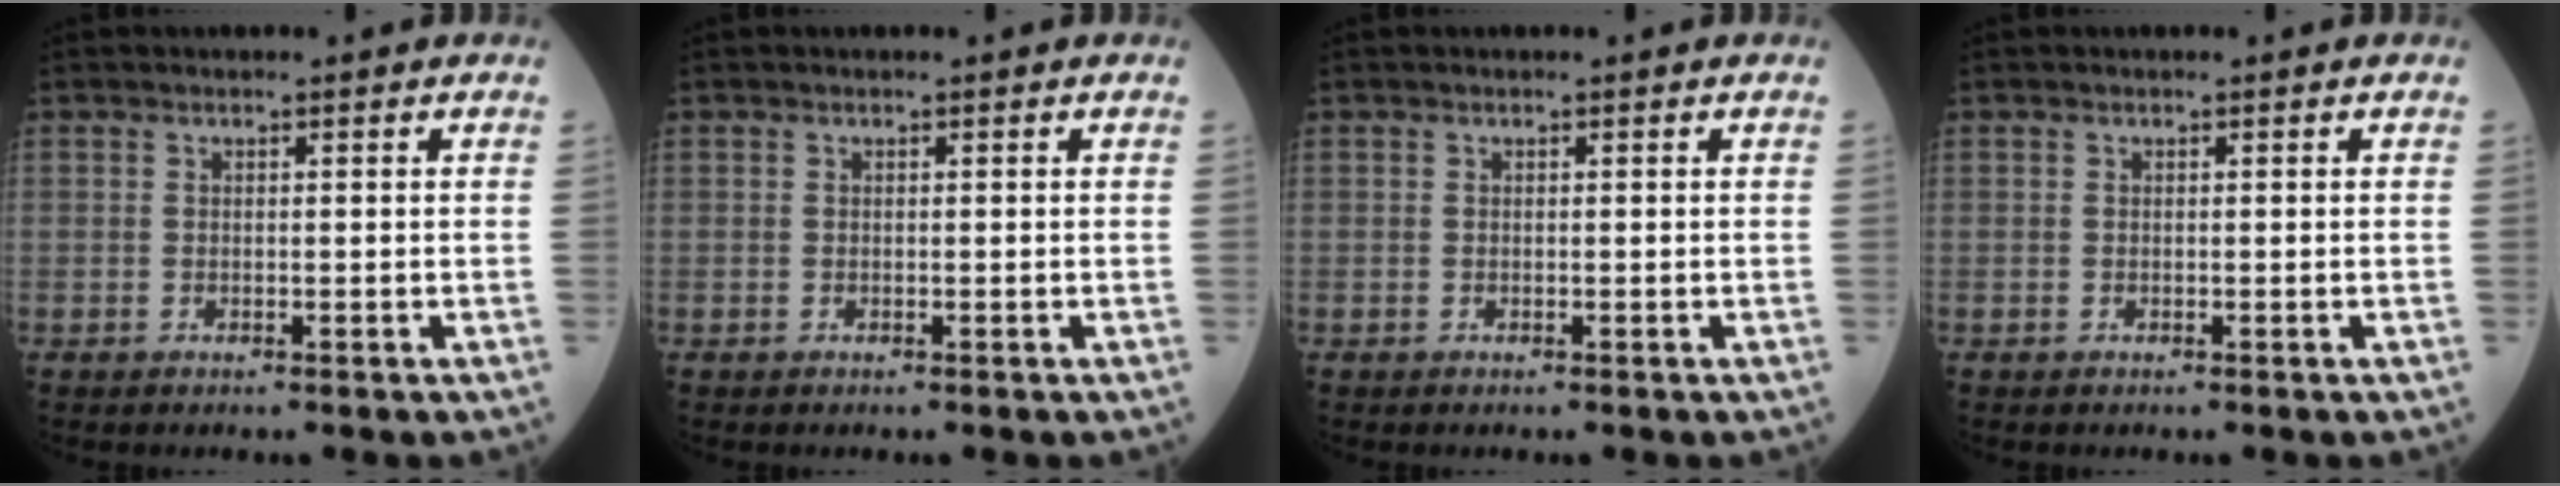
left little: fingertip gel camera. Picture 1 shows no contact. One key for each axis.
{"total": 0.0}
{"total": 0.0}
{"total": 0.0}